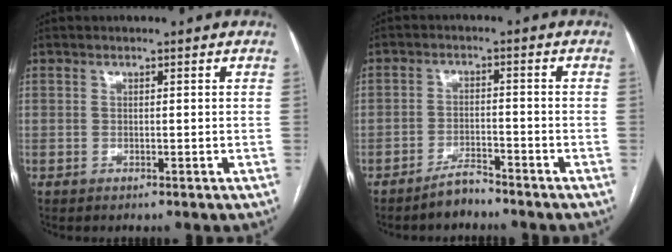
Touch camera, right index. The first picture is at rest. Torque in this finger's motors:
{"motor_torque": [-0.05, -0.02, -0.23, -0.13]}